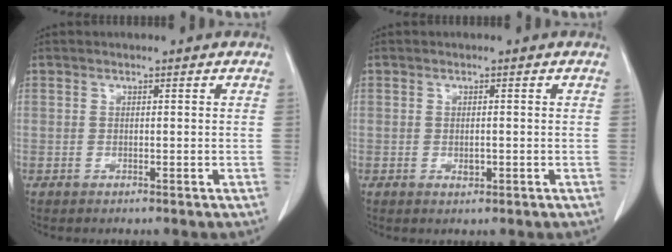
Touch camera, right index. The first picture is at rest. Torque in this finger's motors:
{"motor_torque": [0.12, 0.03, 0.00, 0.01]}